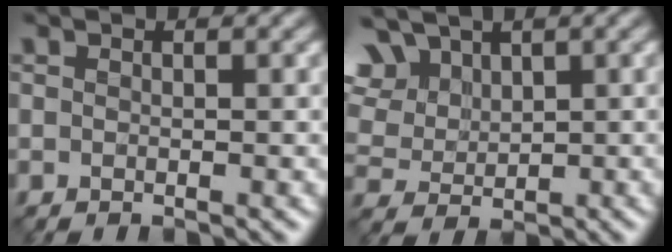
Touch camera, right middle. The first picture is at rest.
{"total": 7.8, "force": [4.5, 5.1, 3.9], "torque": [-0.103, 0.023, 0.075]}